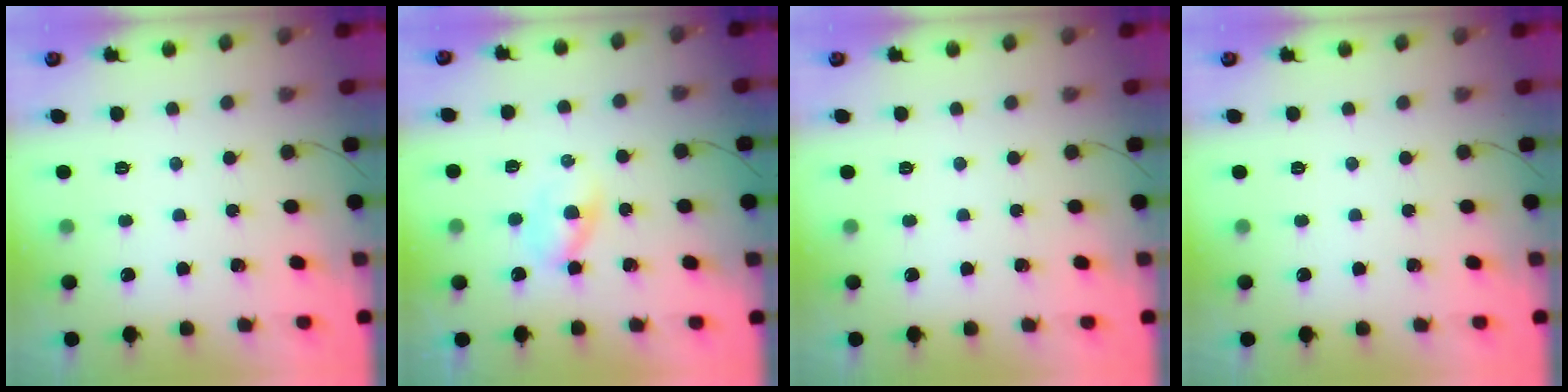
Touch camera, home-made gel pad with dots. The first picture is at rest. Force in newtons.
{"total": 3.4, "press": 3.2, "slide": 1.1}
{"total": 0.0}
{"total": 0.0}